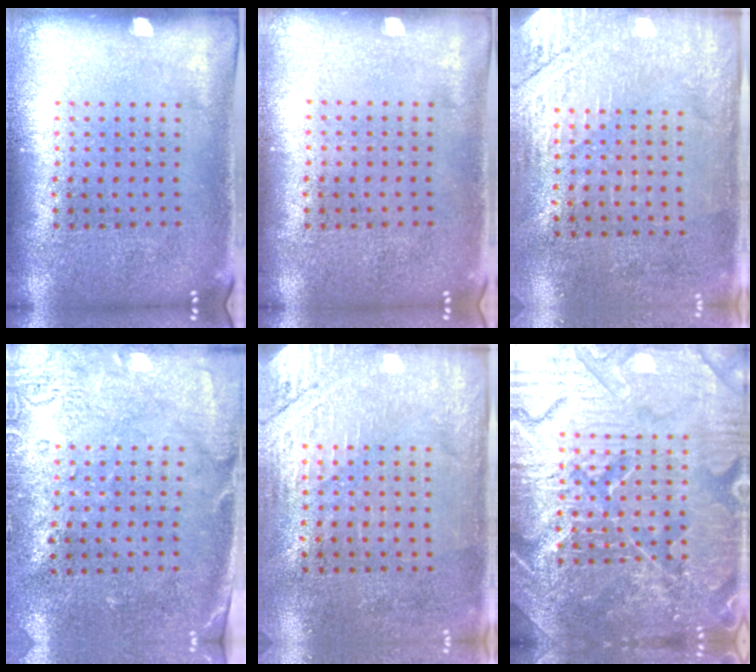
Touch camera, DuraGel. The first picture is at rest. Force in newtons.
{"total": 0.0}
{"total": 2.8, "press": 2.5, "slide": 1.4}
{"total": 2.7, "press": 2.2, "slide": 1.7}
{"total": 2.8, "press": 2.5, "slide": 1.4}
{"total": 7.8, "press": 7.7, "slide": 1.0}